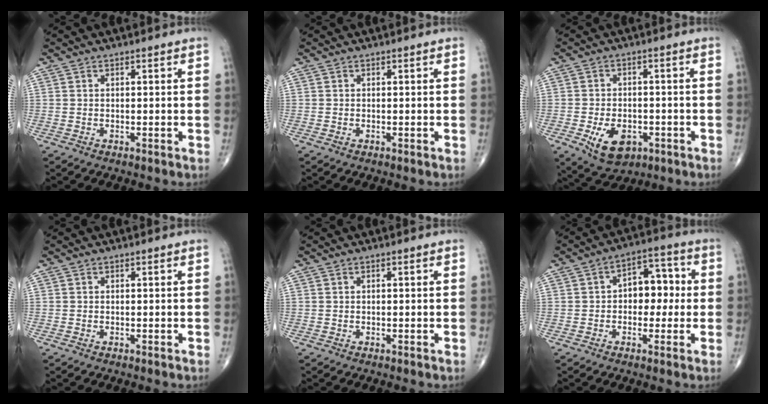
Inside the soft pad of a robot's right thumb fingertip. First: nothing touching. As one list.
[{"total": 0.0}, {"total": 8.6, "force": [-3.2, 5.5, 5.8], "torque": [-0.079, 0.007, -0.042]}, {"total": 0.0}, {"total": 0.0}, {"total": 8.4, "force": [0.1, 5.6, 6.2], "torque": [-0.051, 0.028, -0.008]}]